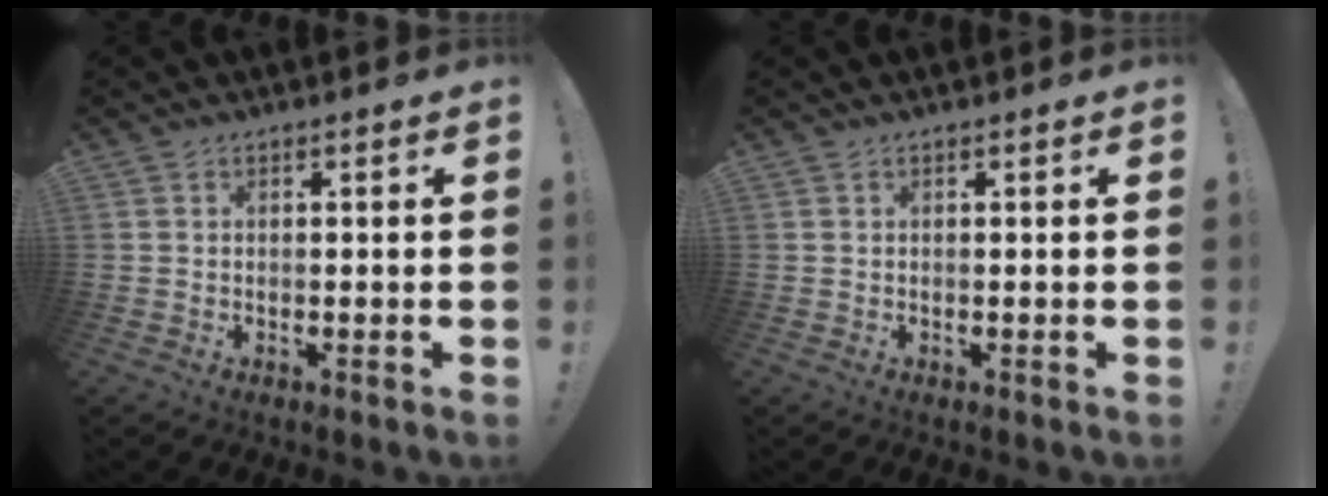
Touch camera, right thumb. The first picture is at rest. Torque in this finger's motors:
{"motor_torque": [0.11, -0.02, 0.13, 0.15, 0.05]}